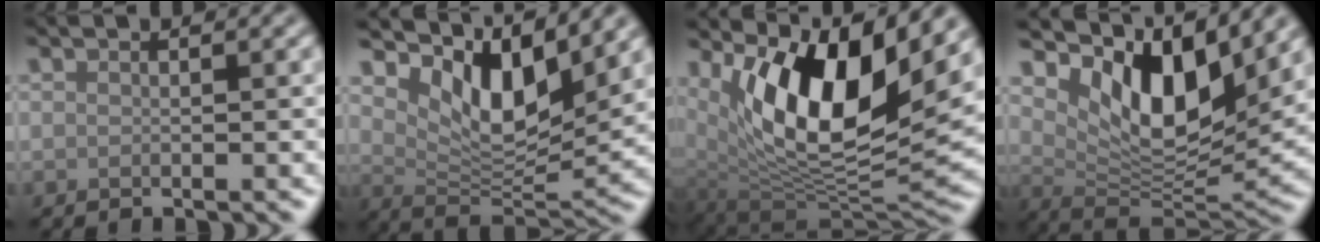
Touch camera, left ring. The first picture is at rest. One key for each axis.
{"total": 8.1, "fx": 4.5, "fy": 3.5, "fz": 5.8, "tx": -0.101, "ty": -0.008, "tz": 0.081}
{"total": 12.0, "fx": 4.6, "fy": 5.0, "fz": 9.9, "tx": -0.163, "ty": -0.022, "tz": 0.093}
{"total": 9.6, "fx": 5.0, "fy": 4.3, "fz": 7.0, "tx": -0.115, "ty": -0.013, "tz": 0.092}